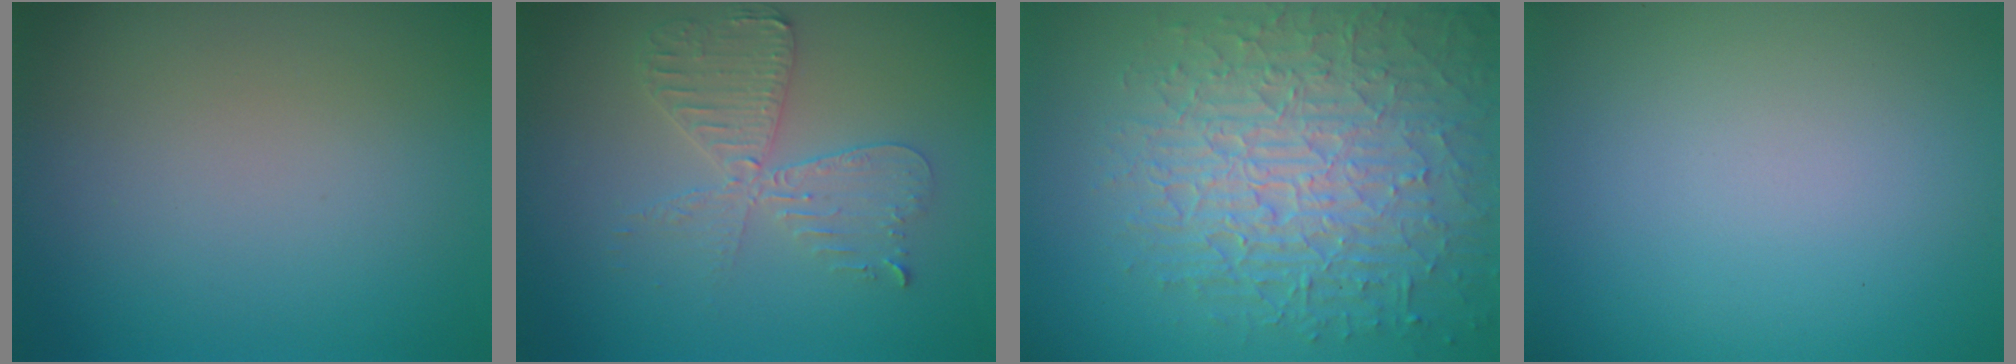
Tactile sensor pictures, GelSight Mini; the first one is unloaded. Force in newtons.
{"total": 4.0, "press": 3.5, "slide": 2.0}
{"total": 8.6, "press": 6.1, "slide": 6.1}
{"total": 0.0}